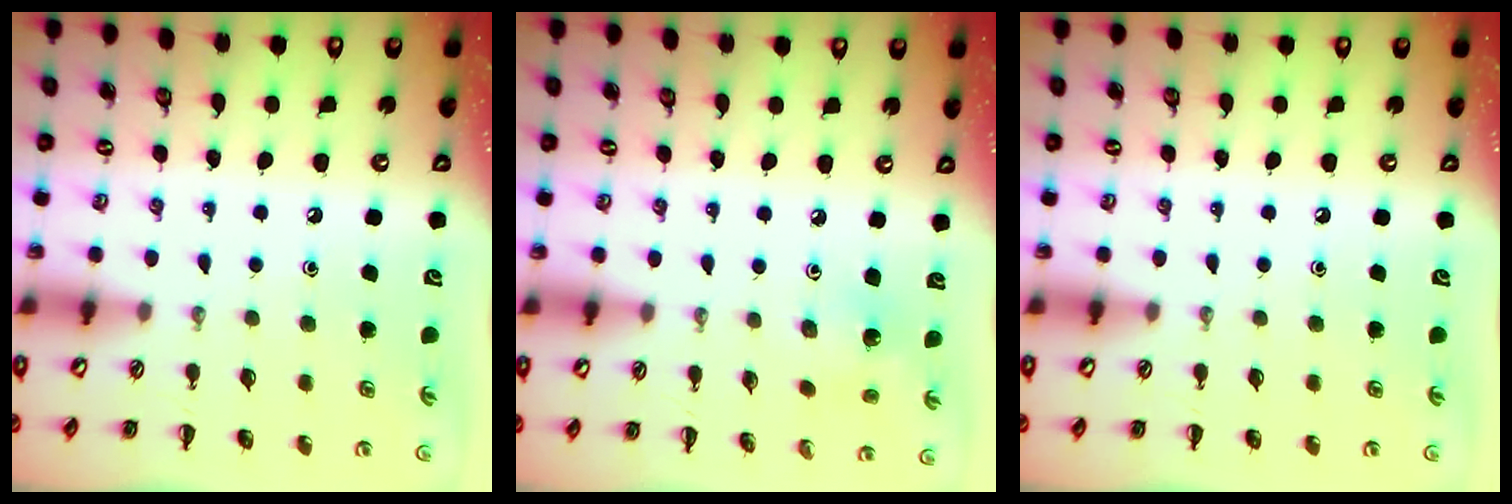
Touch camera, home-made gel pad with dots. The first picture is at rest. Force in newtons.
{"total": 1.8, "press": 1.7, "slide": 0.5}
{"total": 0.0}